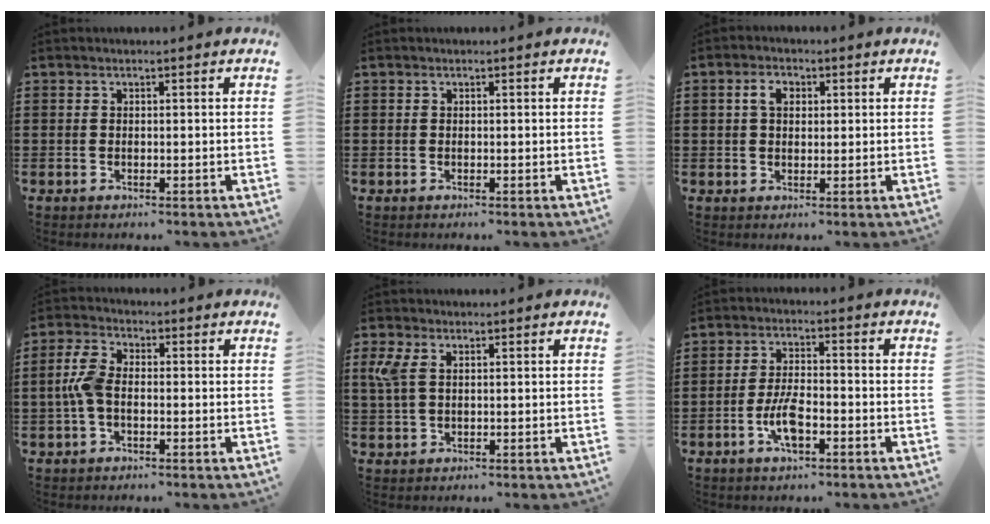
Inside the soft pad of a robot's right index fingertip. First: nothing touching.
{"total": 0.0}
{"total": 3.2, "force": [0.8, 2.2, 2.2], "torque": [-0.051, 0.014, 0.011]}
{"total": 5.3, "force": [-0.8, 2.9, 4.4], "torque": [-0.116, -0.003, -0.025]}
{"total": 4.4, "force": [1.3, 2.4, 3.5], "torque": [-0.097, 0.000, 0.014]}
{"total": 5.9, "force": [-2.4, 2.2, 5.0], "torque": [-0.110, 0.000, -0.050]}